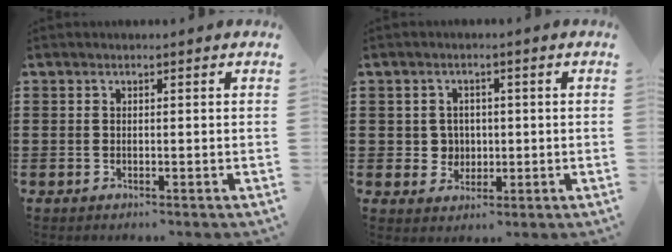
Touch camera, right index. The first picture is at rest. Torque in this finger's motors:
{"motor_torque": [-0.28, 0.65, 0.02, 0.00]}